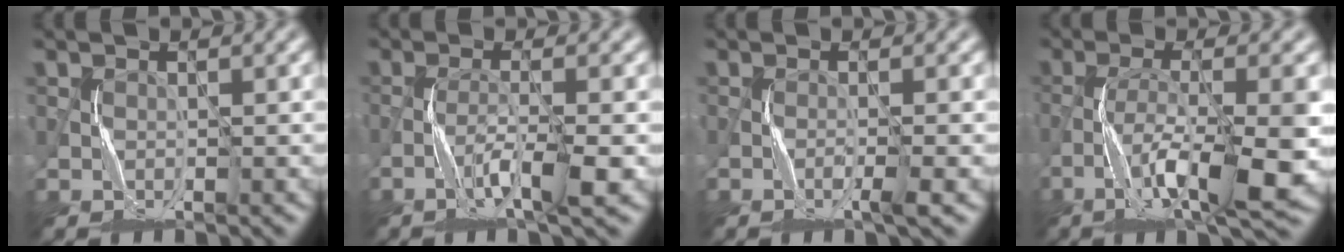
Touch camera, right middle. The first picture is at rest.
{"total": 3.9, "force": [-1.9, 0.2, 3.4], "torque": [-0.067, 0.007, -0.040]}
{"total": 1.9, "force": [-0.8, 0.1, 1.8], "torque": [-0.027, 0.009, -0.020]}
{"total": 8.7, "force": [-4.0, 1.6, 7.6], "torque": [-0.136, 0.001, -0.072]}